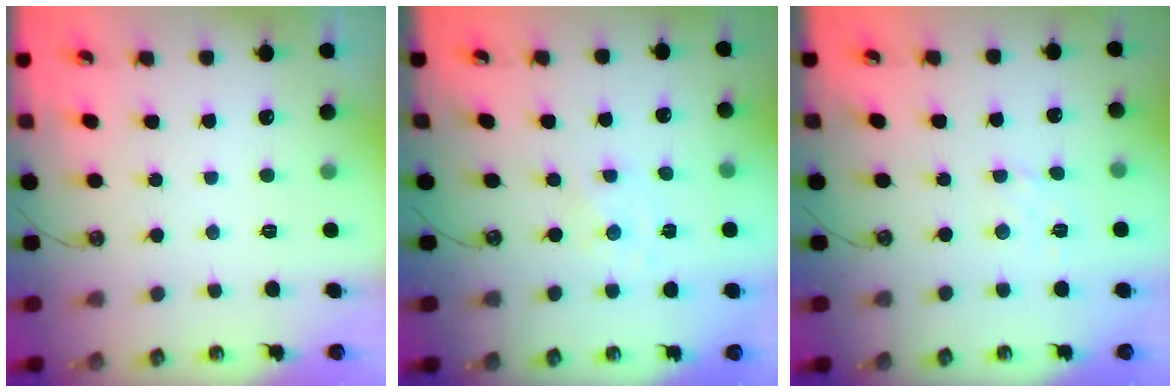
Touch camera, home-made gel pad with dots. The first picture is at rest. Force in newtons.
{"total": 0.0}
{"total": 2.1, "press": 2.1, "slide": 0.5}